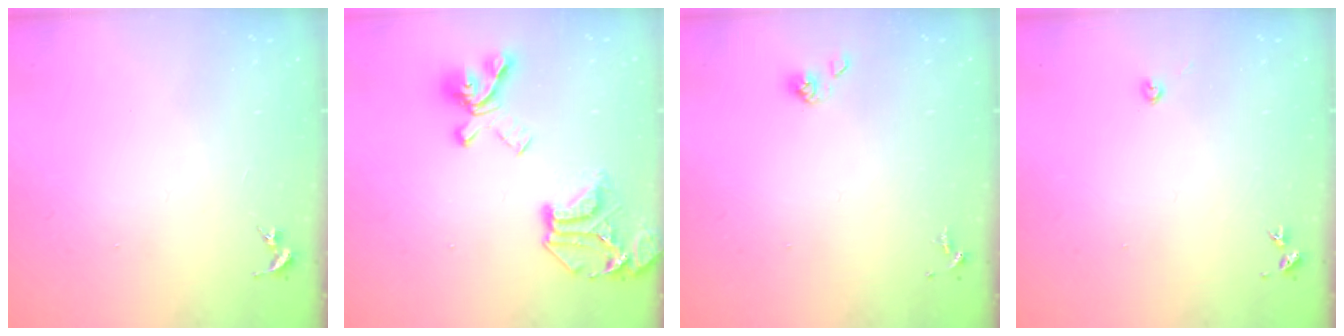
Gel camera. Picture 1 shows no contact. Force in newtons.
{"total": 21.7, "press": 21.6, "slide": 2.0}
{"total": 4.2, "press": 4.0, "slide": 1.1}
{"total": 2.2, "press": 2.2, "slide": 0.3}